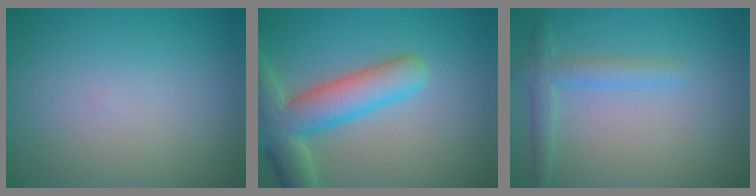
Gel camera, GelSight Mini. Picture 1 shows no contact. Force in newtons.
{"total": 7.2, "press": 7.1, "slide": 0.7}
{"total": 2.4, "press": 2.4, "slide": 0.0}